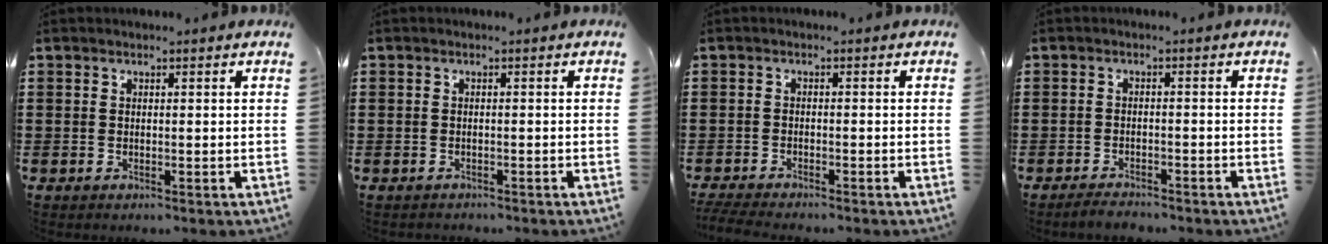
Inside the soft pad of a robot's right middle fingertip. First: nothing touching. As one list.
[{"total": 0.8, "force": [-0.7, 0.3, -0.1], "torque": [0.001, 0.003, -0.016]}, {"total": 2.4, "force": [-2.3, 0.0, 0.6], "torque": [-0.025, -0.005, -0.051]}, {"total": 2.1, "force": [-2.1, 0.3, 0.3], "torque": [-0.011, -0.001, -0.042]}]